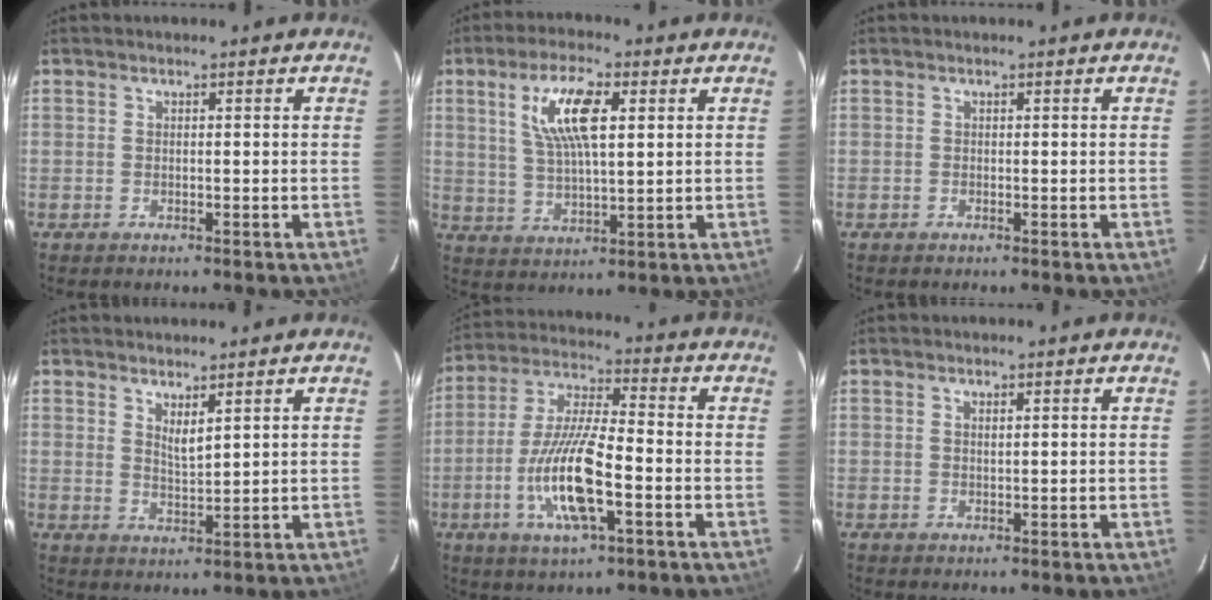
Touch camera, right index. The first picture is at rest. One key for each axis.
{"total": 10.2, "fx": 3.4, "fy": 3.3, "fz": 9.0, "tx": -0.174, "ty": 0.010, "tz": 0.067}
{"total": 0.0}
{"total": 3.1, "fx": 2.1, "fy": 0.7, "fz": 2.1, "tx": -0.038, "ty": -0.006, "tz": 0.036}
{"total": 14.4, "fx": -4.5, "fy": 3.6, "fz": 13.2, "tx": -0.274, "ty": -0.008, "tz": -0.087}
{"total": 0.6, "fx": 0.4, "fy": 0.1, "fz": 0.4, "tx": -0.008, "ty": 0.002, "tz": 0.007}